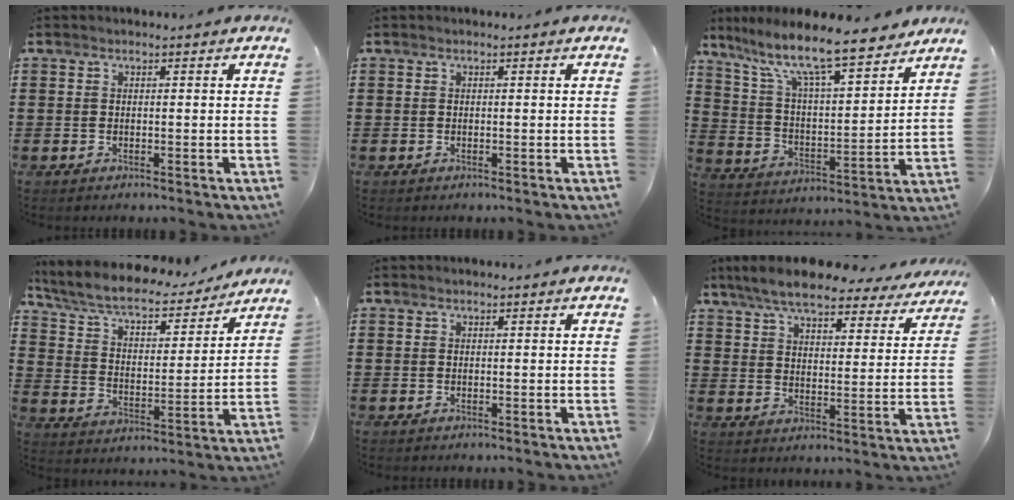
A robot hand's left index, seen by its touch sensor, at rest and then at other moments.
{"total": 0.0}
{"total": 10.4, "force": [8.7, 1.4, 5.5], "torque": [-0.141, -0.049, 0.145]}
{"total": 7.0, "force": [6.1, 1.4, 3.0], "torque": [-0.084, -0.038, 0.102]}
{"total": 0.0}
{"total": 8.1, "force": [7.3, 1.4, 3.3], "torque": [-0.094, -0.029, 0.130]}